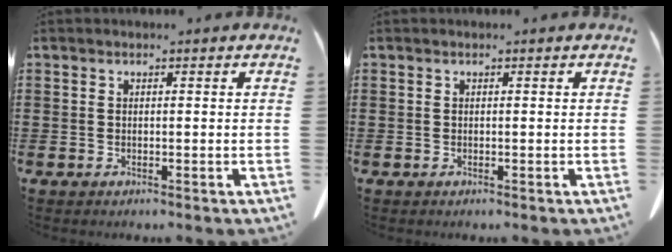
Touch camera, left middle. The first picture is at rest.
{"total": 0.0}